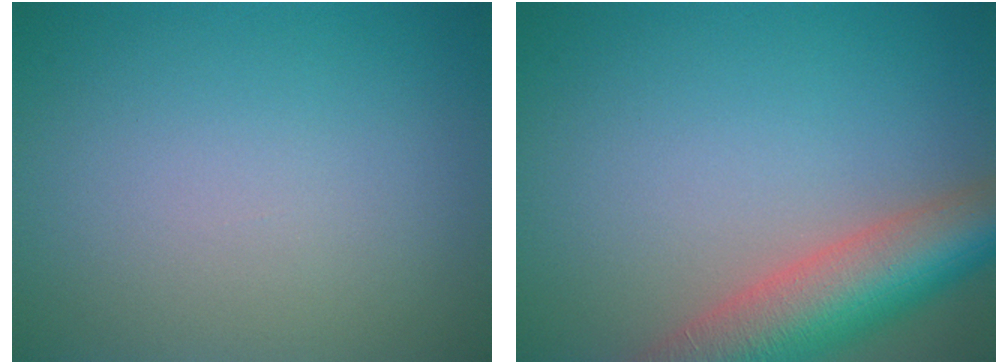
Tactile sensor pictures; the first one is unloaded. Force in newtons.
{"total": 8.9, "press": 8.8, "slide": 0.7}